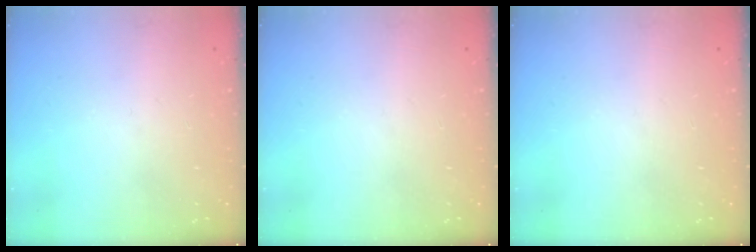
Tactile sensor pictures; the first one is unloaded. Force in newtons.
{"total": 0.0}
{"total": 0.0}